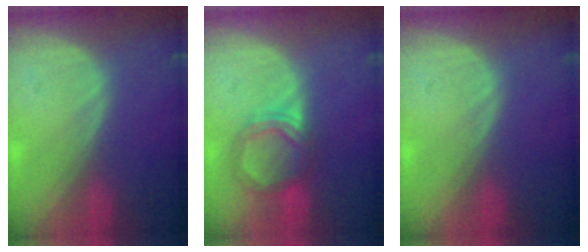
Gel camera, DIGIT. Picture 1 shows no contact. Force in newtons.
{"total": 5.5, "press": 5.2, "slide": 1.7}
{"total": 0.0}